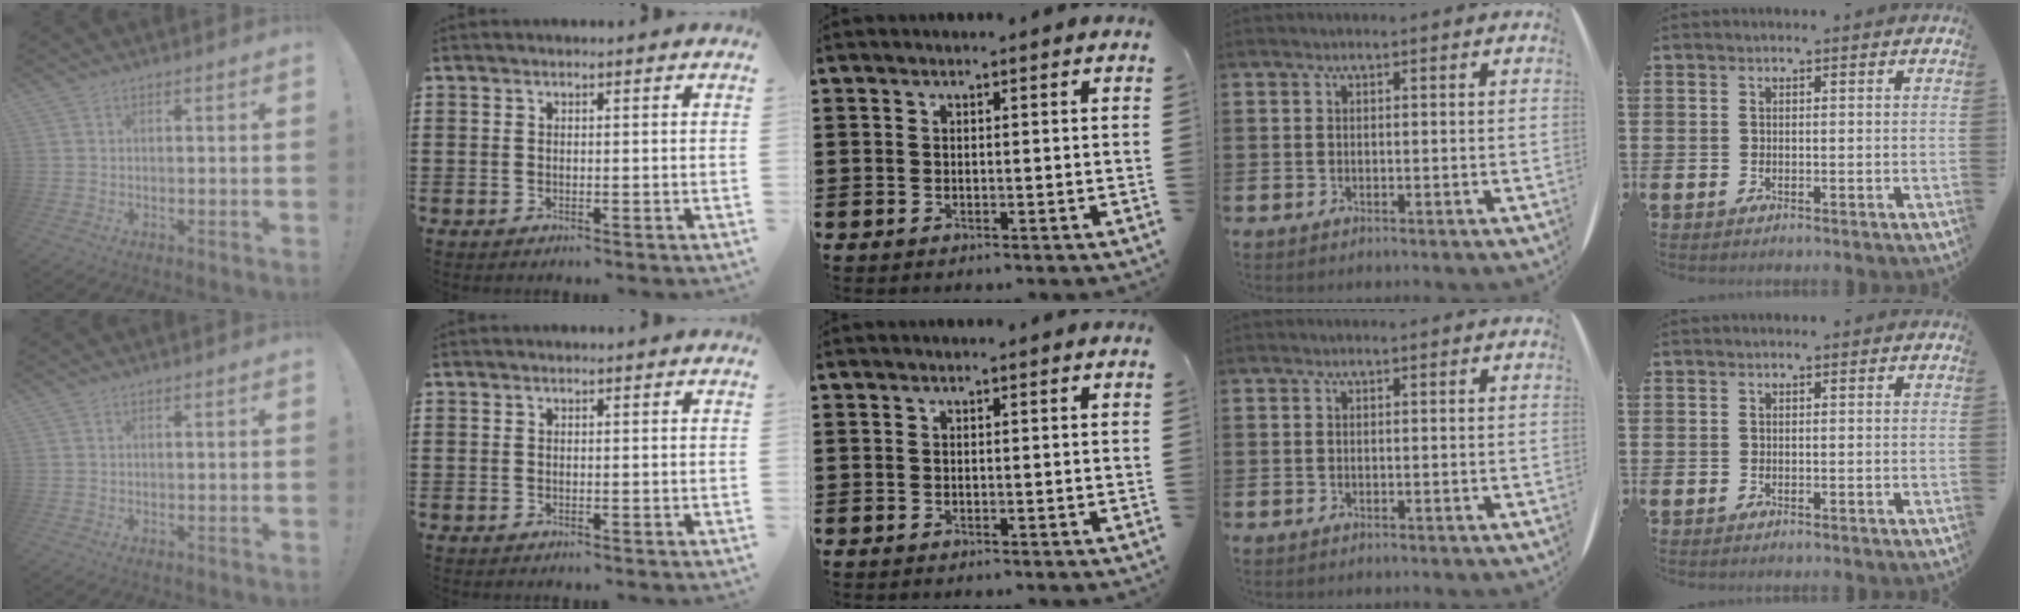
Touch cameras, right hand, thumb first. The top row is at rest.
{}